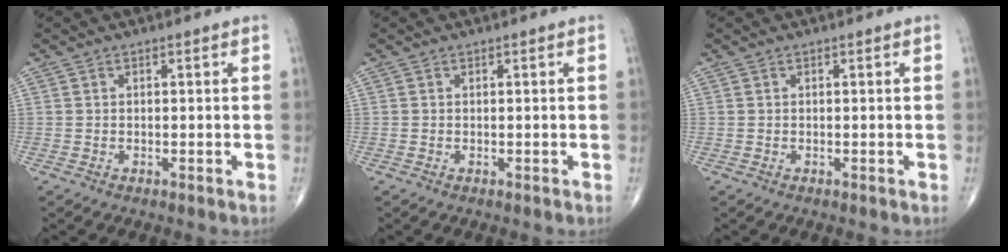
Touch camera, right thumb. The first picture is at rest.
{"total": 0.0}
{"total": 0.0}